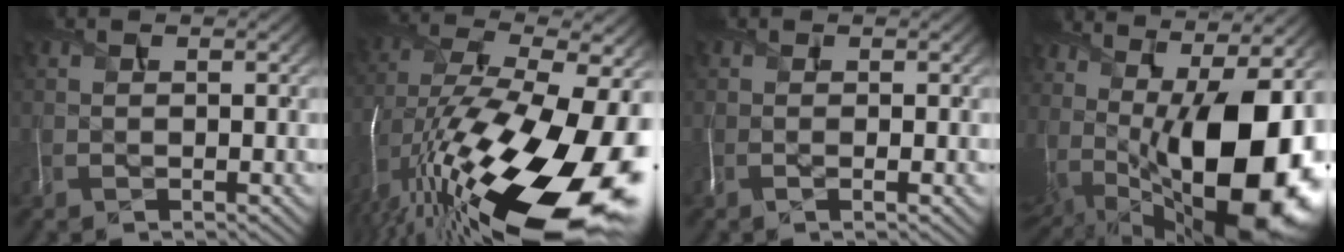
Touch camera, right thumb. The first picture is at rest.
{"total": 20.3, "force": [-8.3, 8.6, 16.5], "torque": [-0.342, -0.060, -0.118]}
{"total": 1.2, "force": [-0.3, 0.2, 1.1], "torque": [-0.022, -0.001, -0.009]}
{"total": 19.6, "force": [0.3, 10.8, 16.3], "torque": [-0.235, -0.026, 0.026]}